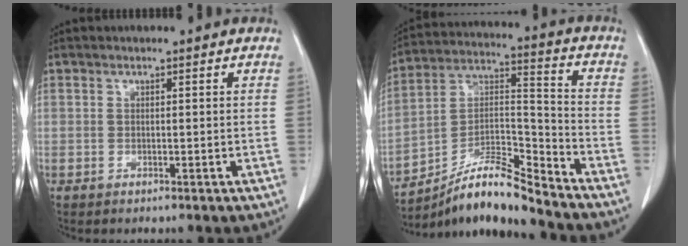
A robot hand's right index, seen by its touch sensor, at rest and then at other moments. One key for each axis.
{"total": 12.4, "fx": -11.1, "fy": 0.4, "fz": 5.4, "tx": -0.098, "ty": 0.031, "tz": -0.198}